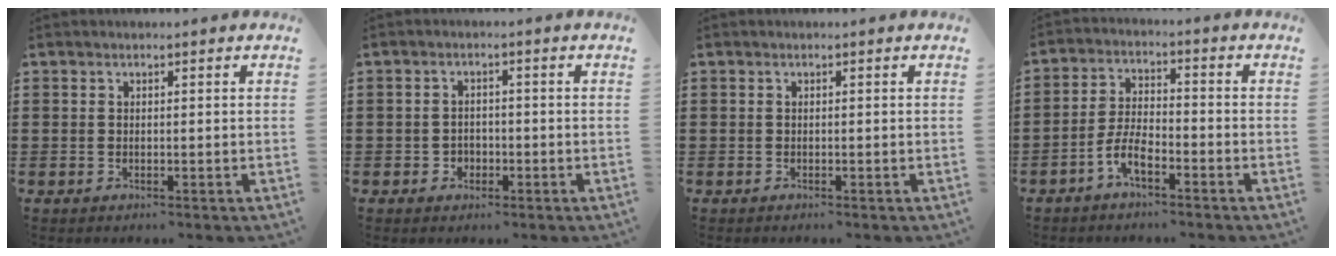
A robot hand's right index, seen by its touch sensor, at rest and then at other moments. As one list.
[{"total": 1.8, "force": [-0.9, 1.6, 0.3], "torque": [-0.011, 0.004, -0.022]}, {"total": 0.0}, {"total": 5.1, "force": [-3.2, 1.7, 3.5], "torque": [-0.087, 0.004, -0.068]}]